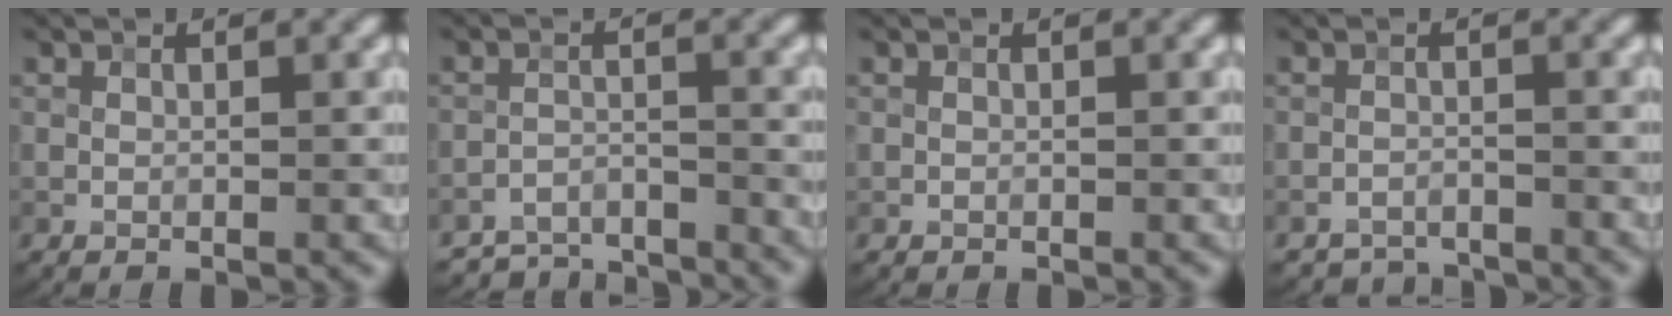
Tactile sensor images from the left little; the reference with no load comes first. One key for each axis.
{"total": 5.3, "fx": -5.1, "fy": 1.1, "fz": 0.6, "tx": -0.006, "ty": -0.010, "tz": -0.093}
{"total": 0.0}
{"total": 2.2, "fx": -2.1, "fy": 0.4, "fz": -0.5, "tx": 0.020, "ty": 0.000, "tz": -0.041}